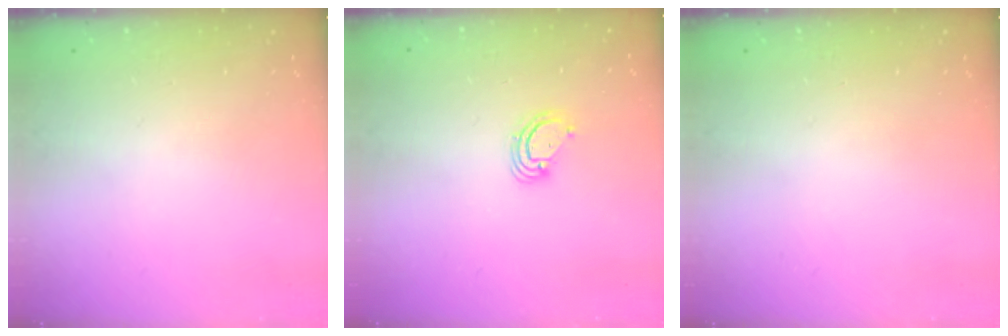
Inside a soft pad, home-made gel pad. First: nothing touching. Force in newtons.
{"total": 3.7, "press": 3.7, "slide": 0.3}
{"total": 0.0}